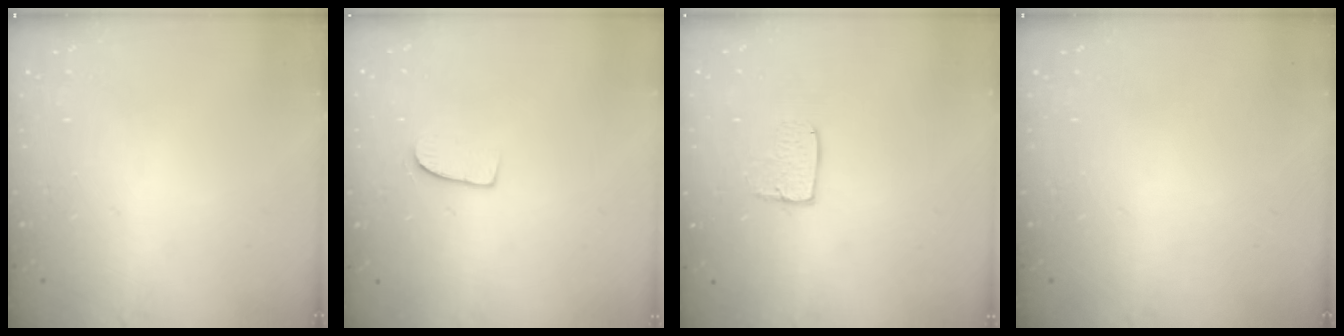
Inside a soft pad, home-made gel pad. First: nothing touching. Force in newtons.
{"total": 7.0, "press": 7.0, "slide": 0.4}
{"total": 5.2, "press": 5.2, "slide": 0.3}
{"total": 0.0}